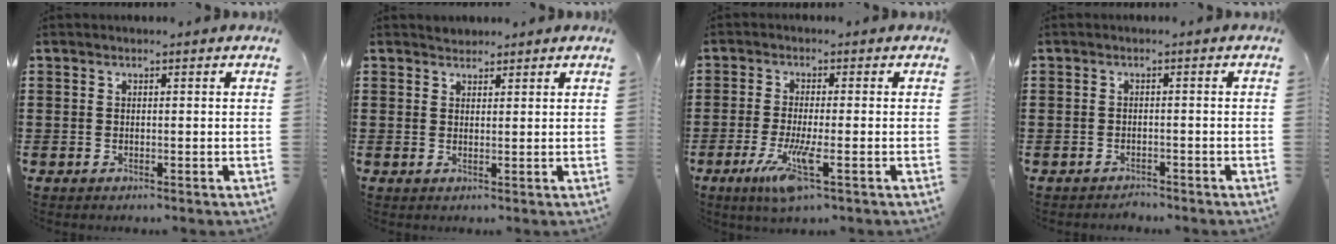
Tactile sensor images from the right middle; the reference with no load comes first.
{"total": 1.3, "force": [1.2, 0.3, -0.4], "torque": [0.002, 0.001, 0.025]}
{"total": 6.8, "force": [-2.8, 0.8, 6.1], "torque": [-0.131, -0.023, -0.052]}
{"total": 1.7, "force": [-1.6, 0.3, -0.3], "torque": [0.000, 0.001, -0.037]}